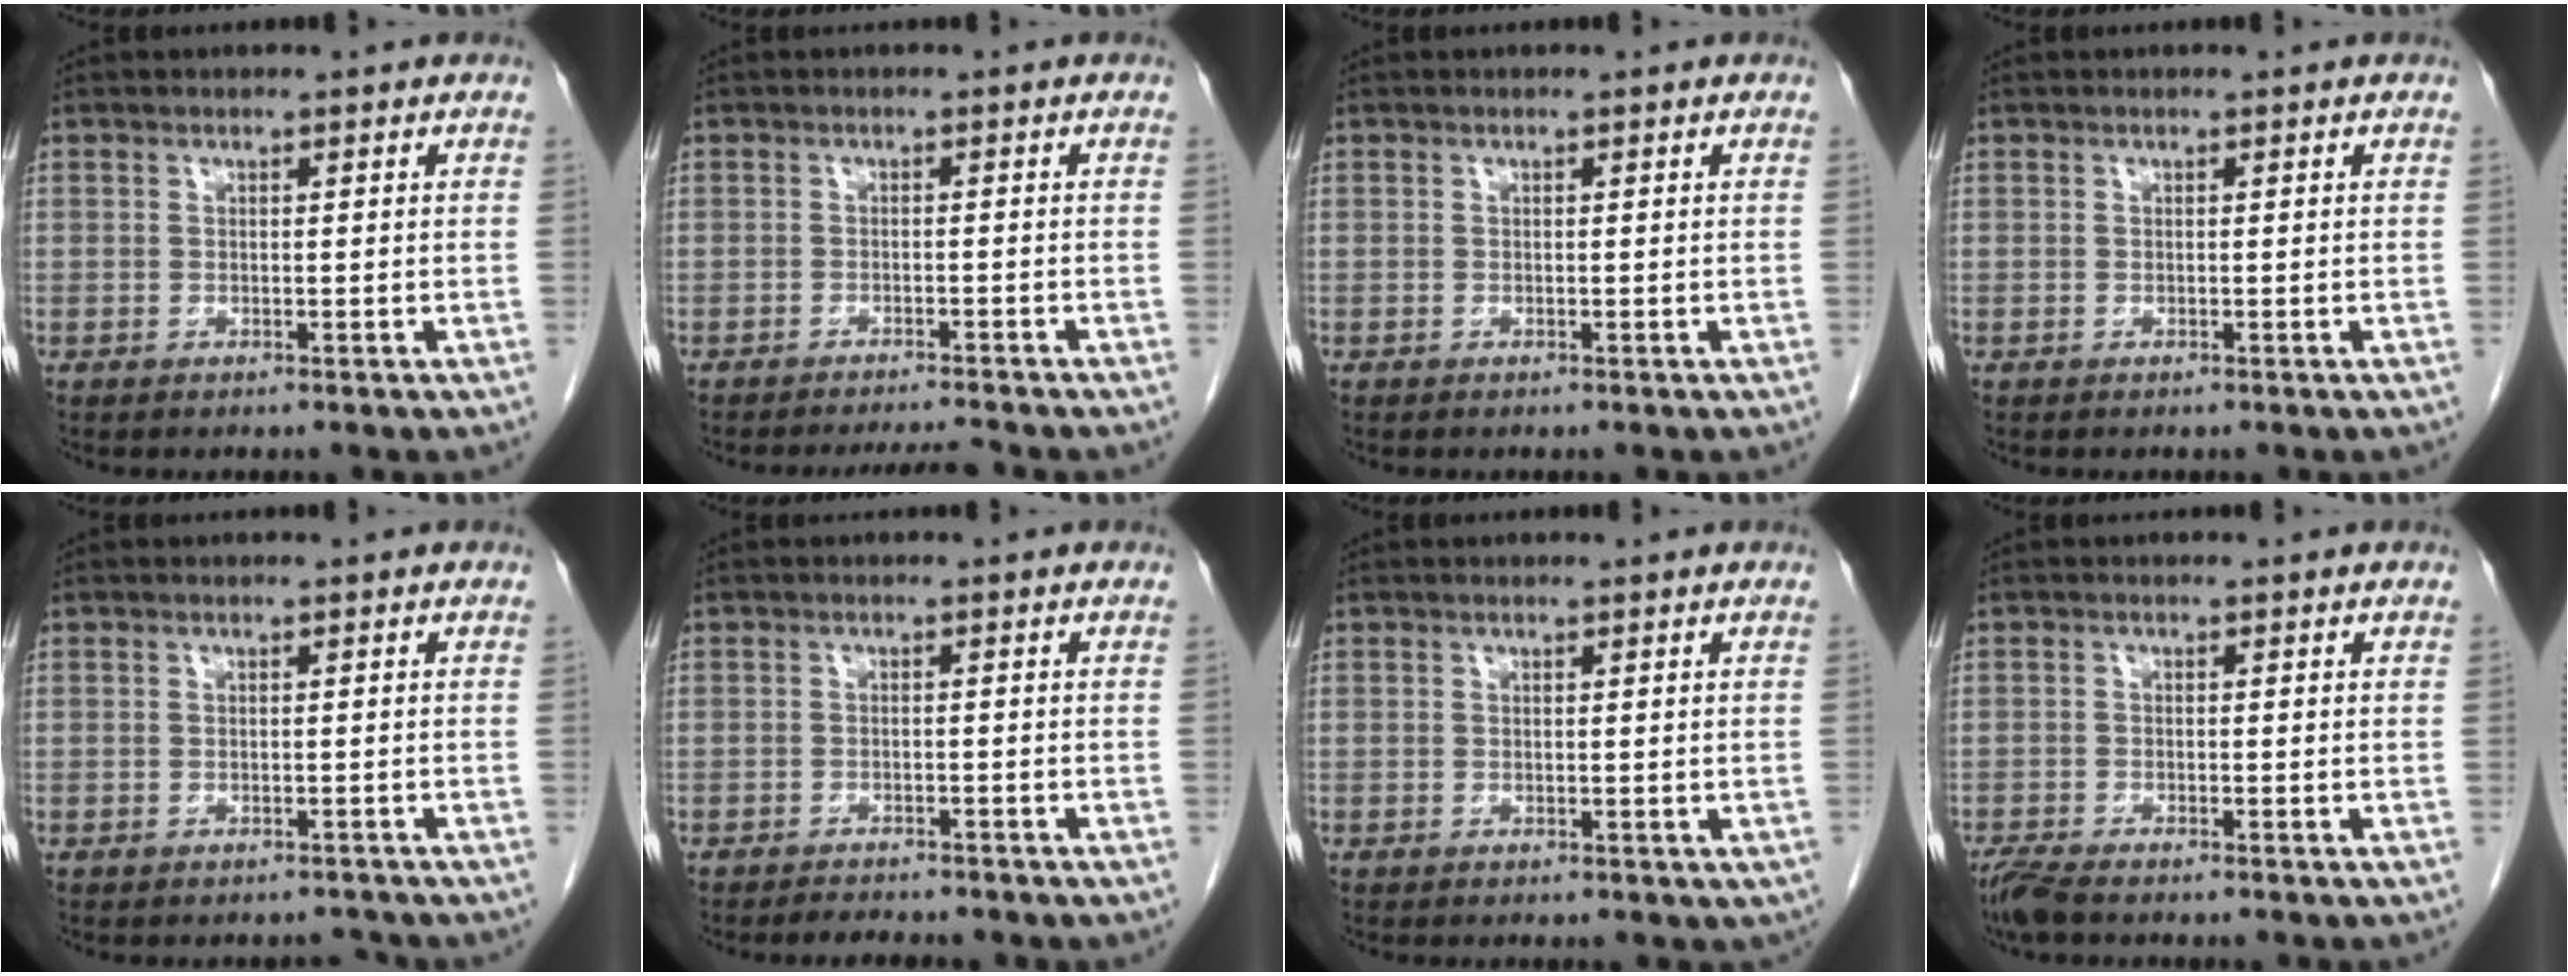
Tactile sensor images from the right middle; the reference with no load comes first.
{"total": 4.2, "force": [-4.0, -0.6, 1.1], "torque": [-0.016, -0.012, -0.059]}
{"total": 0.0}
{"total": 0.0}
{"total": 1.4, "force": [-1.3, 0.4, -0.2], "torque": [0.004, -0.003, -0.014]}
{"total": 3.9, "force": [-3.5, 1.1, 1.3], "torque": [-0.022, -0.004, -0.045]}
{"total": 0.8, "force": [-0.1, 0.6, 0.5], "torque": [-0.002, 0.001, 0.005]}
{"total": 3.3, "force": [-2.8, 0.5, 1.8], "torque": [-0.043, -0.012, -0.053]}